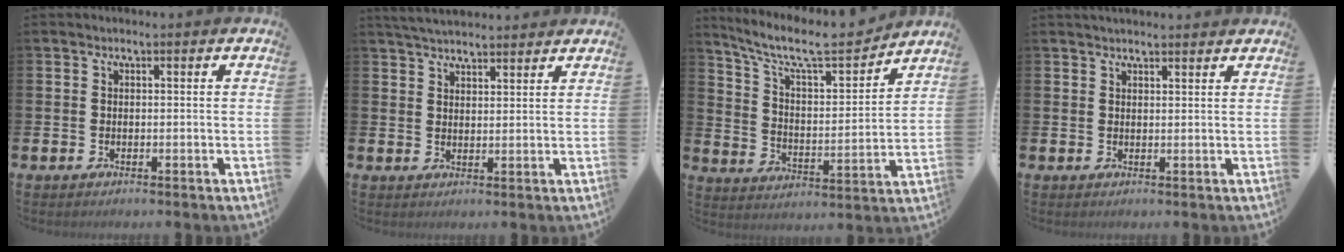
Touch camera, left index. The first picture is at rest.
{"total": 4.1, "force": [4.1, 0.5, 0.6], "torque": [-0.019, -0.018, 0.075]}
{"total": 9.6, "force": [8.4, 2.2, 4.0], "torque": [-0.100, -0.061, 0.140]}
{"total": 2.0, "force": [2.0, 0.3, 0.3], "torque": [0.002, -0.008, 0.033]}